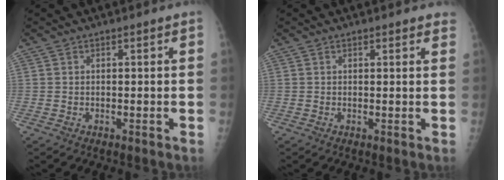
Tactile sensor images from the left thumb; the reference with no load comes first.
{"total": 2.4, "force": [2.0, 0.7, 1.2], "torque": [0.002, 0.000, 0.018]}